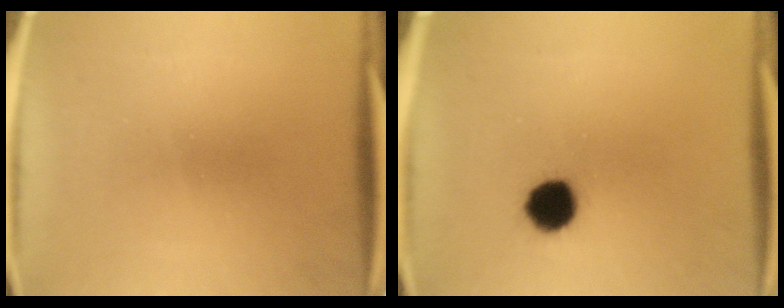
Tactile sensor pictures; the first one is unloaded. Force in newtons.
{"total": 7.2}